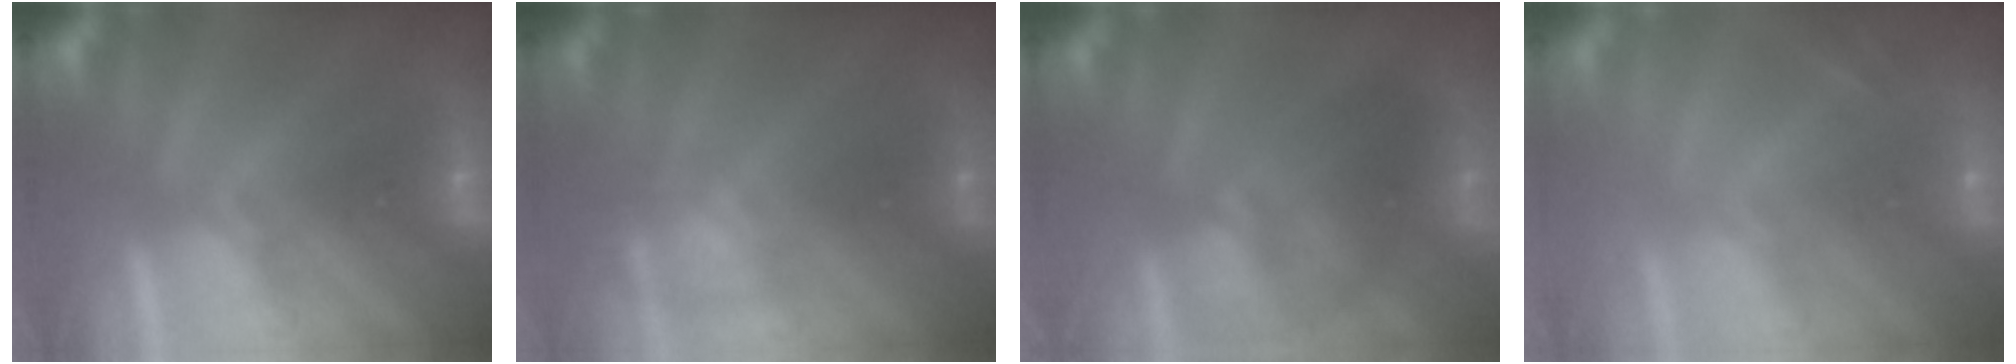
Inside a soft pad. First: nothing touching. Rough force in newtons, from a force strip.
{"total": 2.2}
{"total": 6.4}
{"total": 2.0}